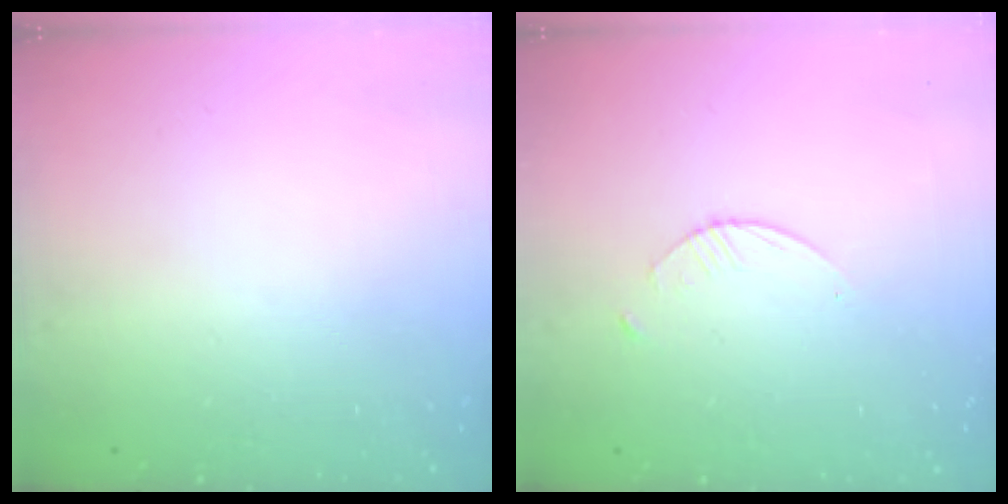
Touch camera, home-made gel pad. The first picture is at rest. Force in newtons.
{"total": 1.5, "press": 1.5, "slide": 0.2}